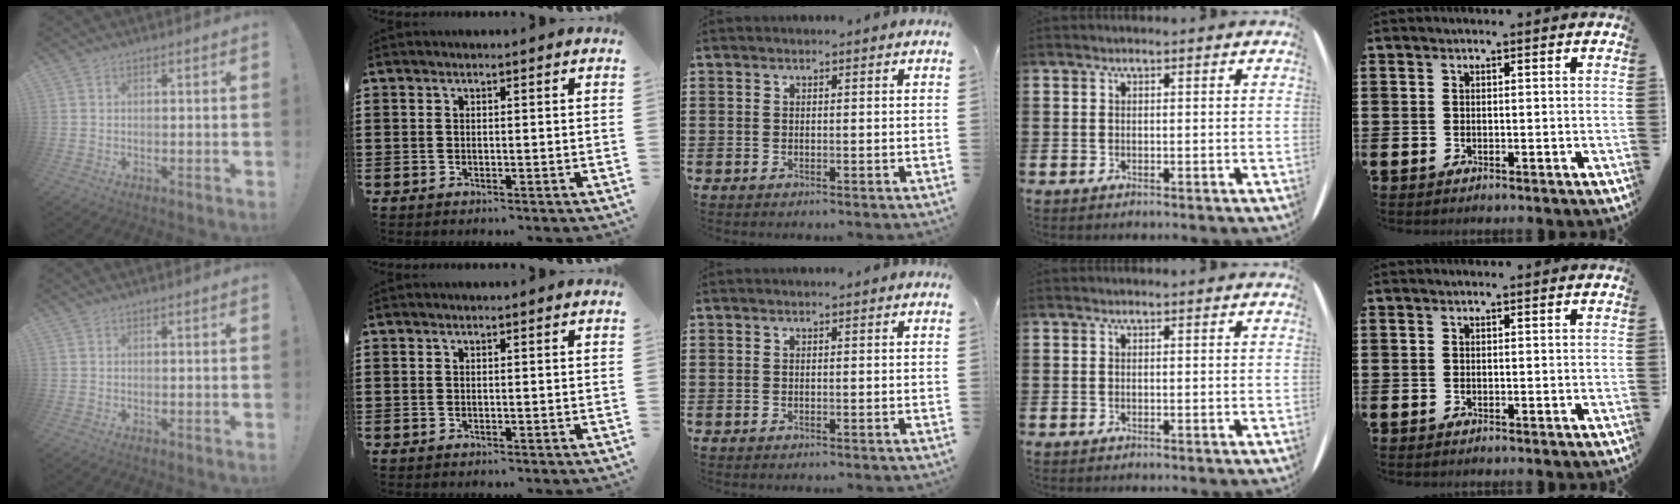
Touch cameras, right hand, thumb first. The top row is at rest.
{}